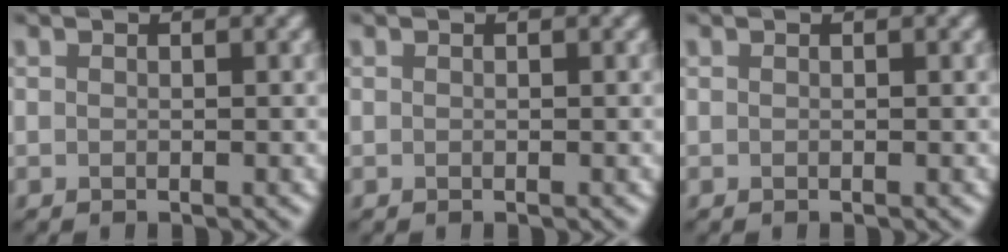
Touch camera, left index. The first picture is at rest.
{"total": 0.0}
{"total": 0.0}